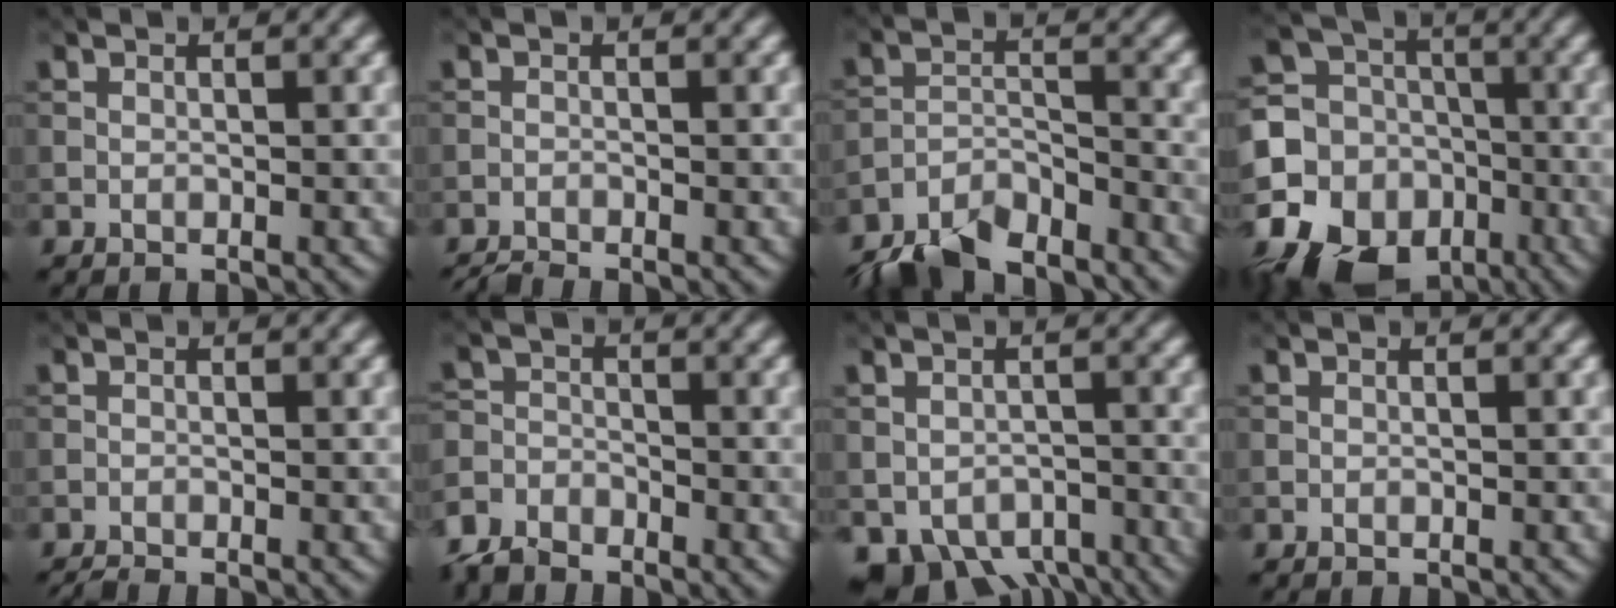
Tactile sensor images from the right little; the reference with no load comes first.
{"total": 1.5, "force": [-1.5, 0.0, 0.4], "torque": [-0.010, -0.004, -0.034]}
{"total": 7.9, "force": [-6.8, 2.5, 3.1], "torque": [-0.052, -0.010, -0.133]}
{"total": 16.0, "force": [-8.9, 12.4, 4.6], "torque": [-0.098, -0.056, -0.160]}
{"total": 1.1, "force": [-1.1, 0.0, 0.3], "torque": [-0.003, -0.004, -0.025]}
{"total": 4.2, "force": [-3.7, 1.9, 0.7], "torque": [-0.013, -0.011, -0.076]}
{"total": 6.1, "force": [-3.8, 3.9, 2.6], "torque": [-0.038, -0.030, -0.048]}
{"total": 0.0}